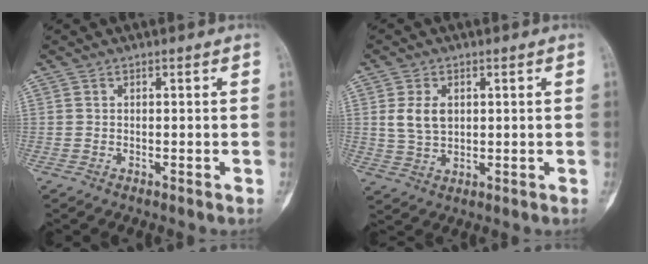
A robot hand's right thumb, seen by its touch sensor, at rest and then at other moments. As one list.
[{"total": 5.6, "force": [1.2, 3.8, 3.9], "torque": [-0.064, -0.005, 0.030]}]